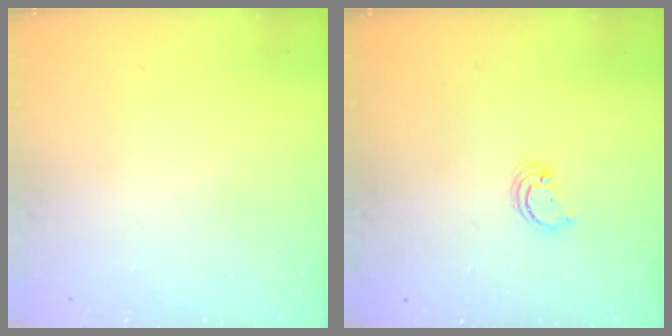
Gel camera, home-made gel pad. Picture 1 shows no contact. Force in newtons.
{"total": 2.3, "press": 2.3, "slide": 0.2}